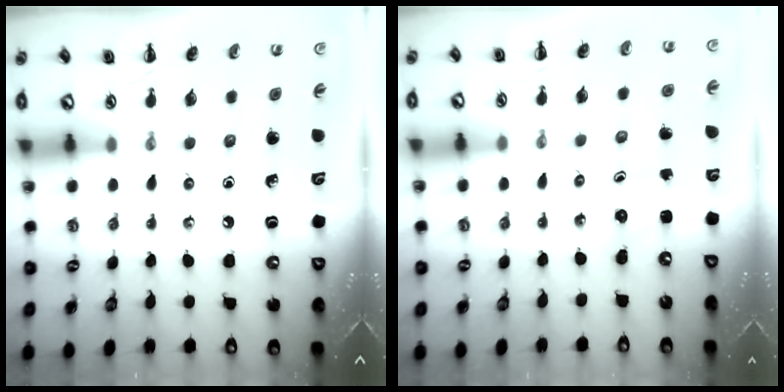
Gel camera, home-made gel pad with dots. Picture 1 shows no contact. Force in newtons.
{"total": 1.3, "press": 1.2, "slide": 0.3}